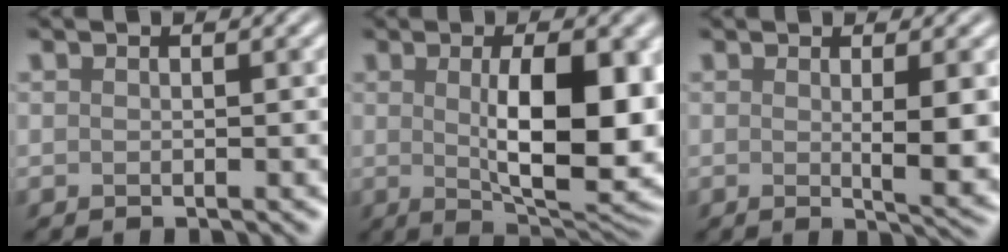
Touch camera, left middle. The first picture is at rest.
{"total": 10.4, "force": [0.5, 3.6, 9.7], "torque": [-0.137, -0.009, 0.016]}
{"total": 4.7, "force": [0.2, 0.9, 4.6], "torque": [-0.063, -0.007, 0.007]}